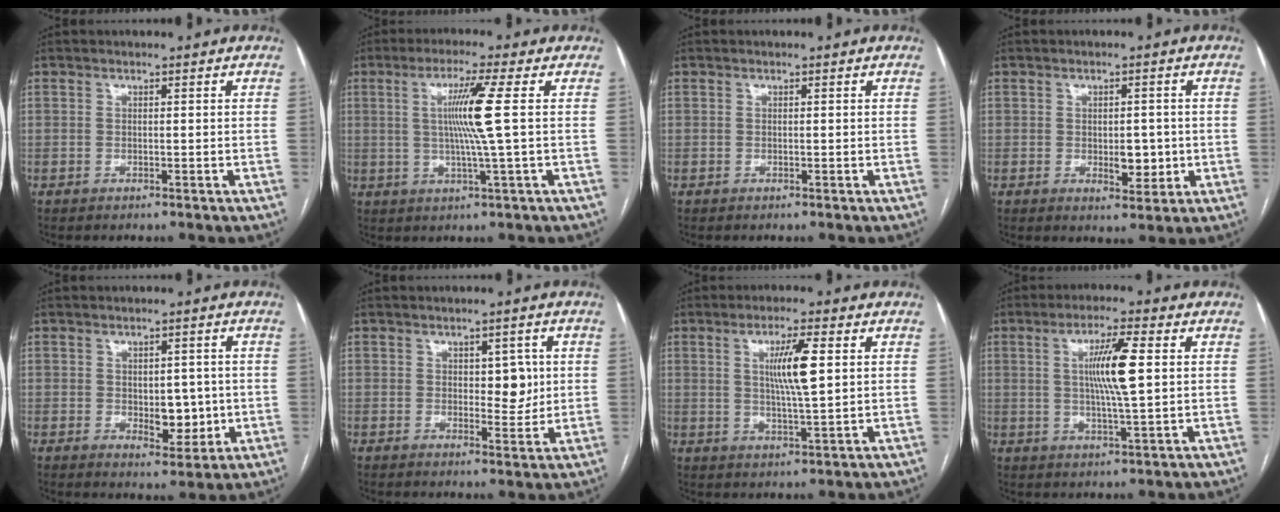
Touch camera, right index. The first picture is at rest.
{"total": 7.7, "force": [1.0, -1.8, 7.4], "torque": [-0.142, -0.002, 0.024]}
{"total": 0.0}
{"total": 4.4, "force": [-0.5, 2.3, 3.7], "torque": [-0.045, -0.002, 0.001]}
{"total": 5.8, "force": [-0.3, 3.3, 4.8], "torque": [-0.057, 0.000, 0.006]}
{"total": 4.6, "force": [0.9, 2.3, 3.8], "torque": [-0.044, 0.000, 0.014]}
{"total": 7.1, "force": [1.7, 0.3, 6.9], "torque": [-0.125, -0.003, 0.030]}
{"total": 8.3, "force": [1.4, 0.3, 8.1], "torque": [-0.150, 0.000, 0.024]}